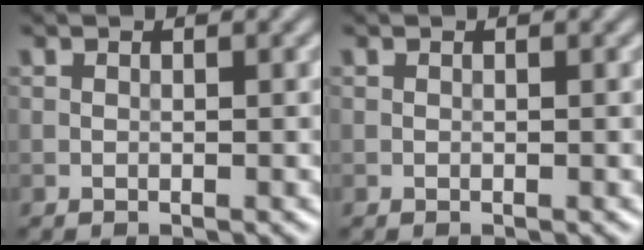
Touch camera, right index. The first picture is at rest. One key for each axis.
{"total": 0.0}